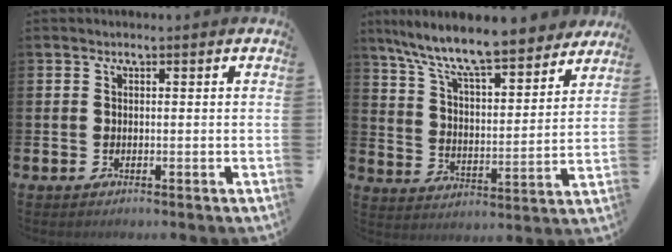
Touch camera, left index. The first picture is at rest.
{"total": 10.5, "force": [9.6, 1.4, 3.9], "torque": [-0.110, -0.068, 0.163]}